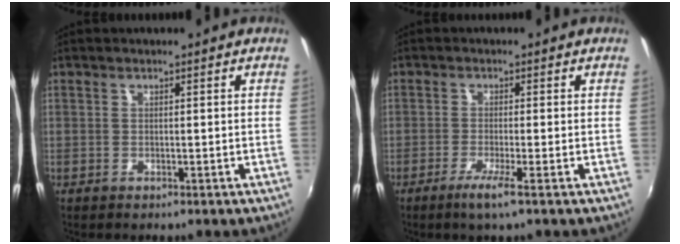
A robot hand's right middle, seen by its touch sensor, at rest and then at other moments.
{"total": 3.6, "force": [-2.1, -0.7, 2.8], "torque": [-0.069, -0.012, -0.044]}